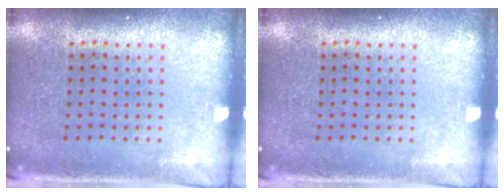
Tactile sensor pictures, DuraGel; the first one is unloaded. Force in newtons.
{"total": 0.0}